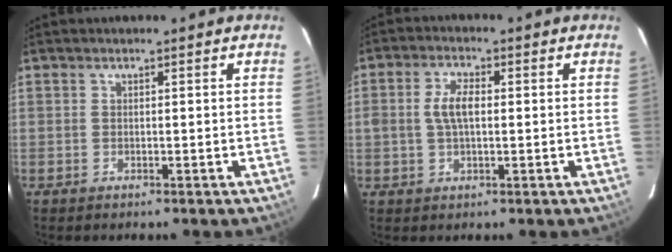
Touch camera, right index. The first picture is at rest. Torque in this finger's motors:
{"motor_torque": [0.19, -0.03, 0.16, 0.09]}